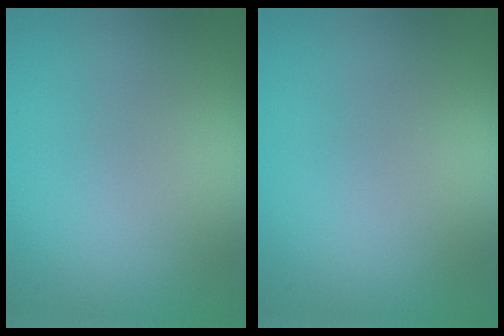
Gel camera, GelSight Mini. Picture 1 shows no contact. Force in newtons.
{"total": 0.0}